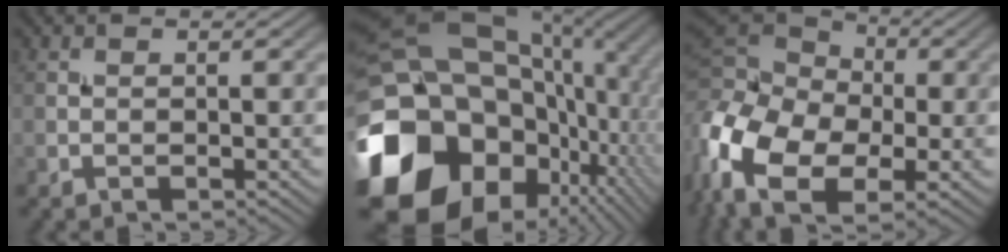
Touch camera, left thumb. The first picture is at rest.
{"total": 22.6, "force": [-3.7, 17.7, 13.6], "torque": [-0.297, -0.012, -0.042]}
{"total": 16.6, "force": [-4.1, 11.1, 11.6], "torque": [-0.305, -0.013, -0.073]}